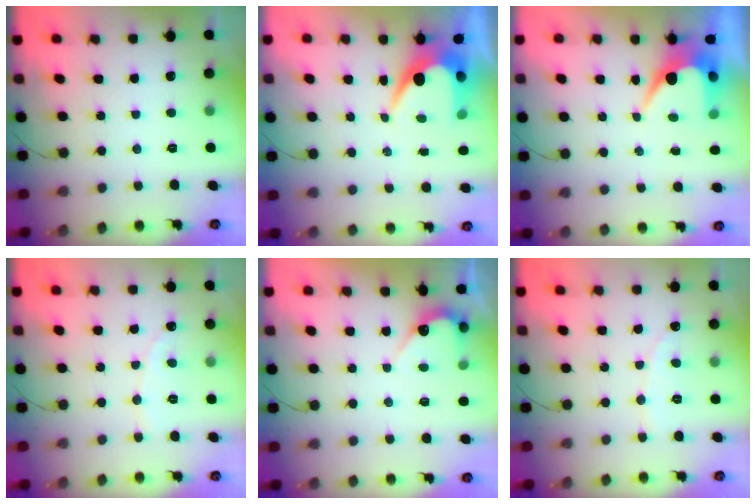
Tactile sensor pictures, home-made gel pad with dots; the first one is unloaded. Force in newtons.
{"total": 6.7, "press": 6.6, "slide": 0.5}
{"total": 7.4, "press": 7.4, "slide": 0.3}
{"total": 1.9, "press": 1.9, "slide": 0.1}
{"total": 3.9, "press": 3.9, "slide": 0.2}
{"total": 1.9, "press": 1.9, "slide": 0.1}